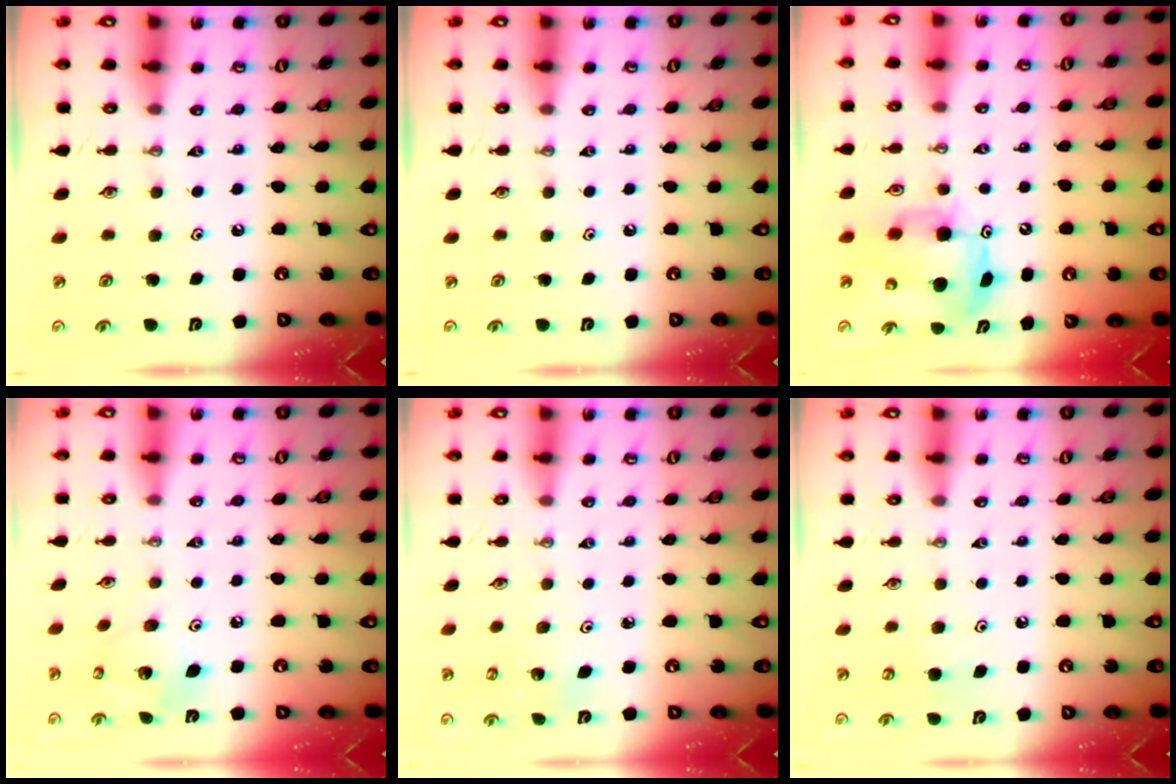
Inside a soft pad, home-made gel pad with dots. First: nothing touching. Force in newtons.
{"total": 0.0}
{"total": 8.1, "press": 8.0, "slide": 0.8}
{"total": 9.2, "press": 9.2, "slide": 0.6}
{"total": 3.4, "press": 3.3, "slide": 0.8}
{"total": 5.5, "press": 5.5, "slide": 0.8}